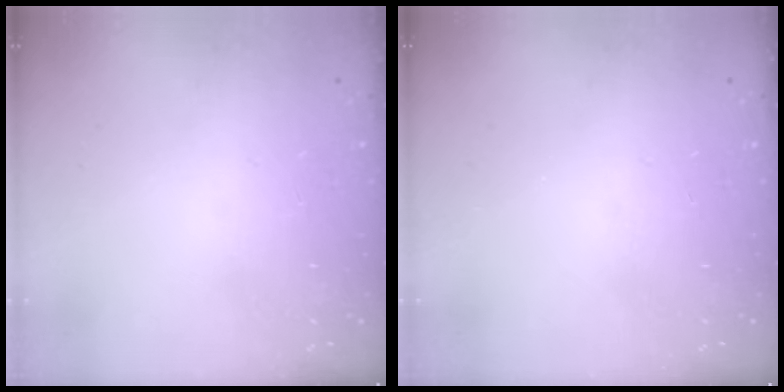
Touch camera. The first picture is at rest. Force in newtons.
{"total": 0.0}